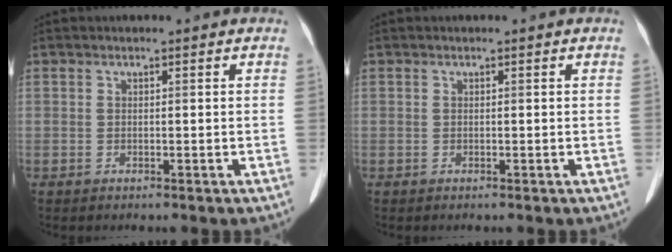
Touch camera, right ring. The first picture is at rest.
{"total": 0.0}